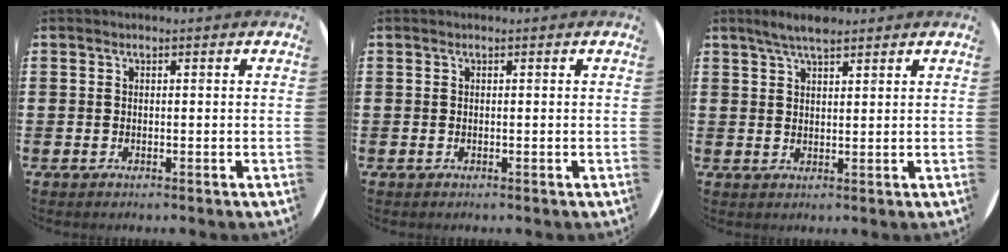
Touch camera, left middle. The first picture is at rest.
{"total": 0.0}
{"total": 3.7, "force": [3.0, 0.9, 1.9], "torque": [-0.036, -0.001, 0.053]}